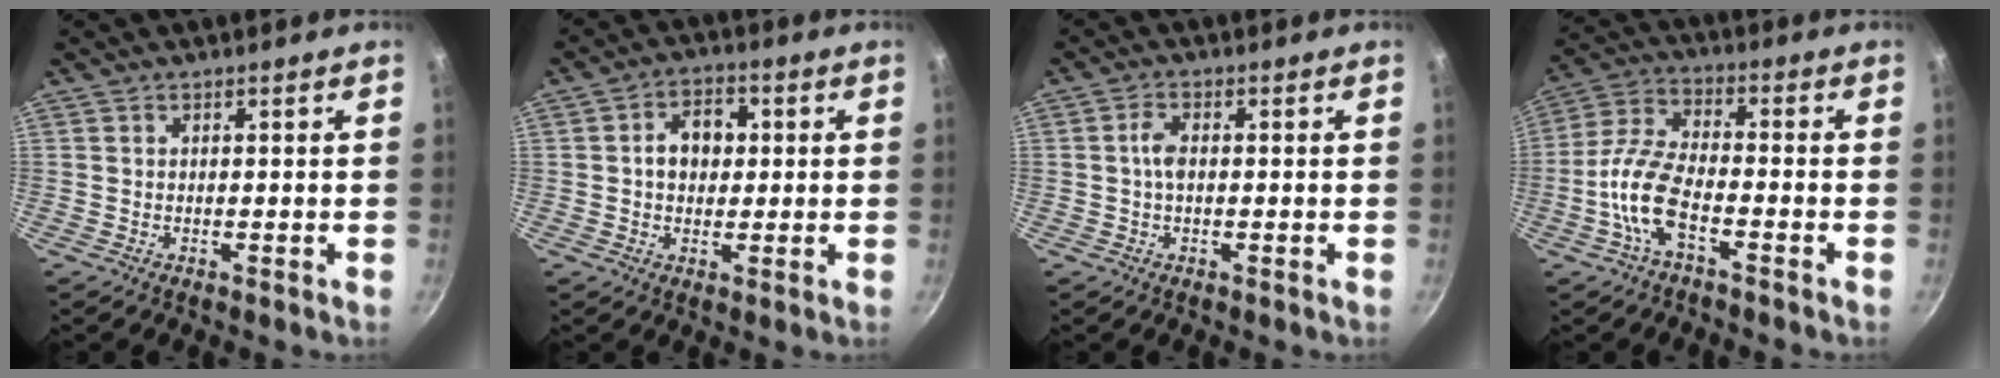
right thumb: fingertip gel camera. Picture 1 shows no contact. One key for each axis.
{"total": 6.9, "fx": 0.8, "fy": 5.0, "fz": 4.7, "tx": -0.054, "ty": 0.013, "tz": 0.008}
{"total": 3.1, "fx": 0.0, "fy": 1.7, "fz": 2.5, "tx": -0.053, "ty": 0.007, "tz": -0.002}
{"total": 10.3, "fx": -3.8, "fy": 4.5, "fz": 8.5, "tx": -0.183, "ty": 0.037, "tz": -0.080}